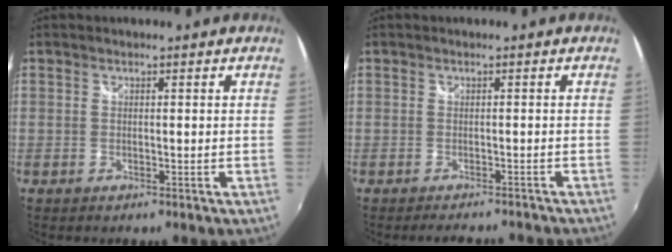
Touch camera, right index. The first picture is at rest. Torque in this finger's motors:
{"motor_torque": [-0.79, 0.15, -0.53, -0.11]}